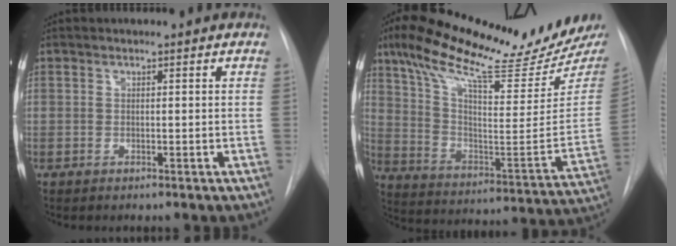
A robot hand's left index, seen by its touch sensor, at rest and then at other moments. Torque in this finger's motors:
{"motor_torque": [0.95, -1.19, 0.28, 0.11]}